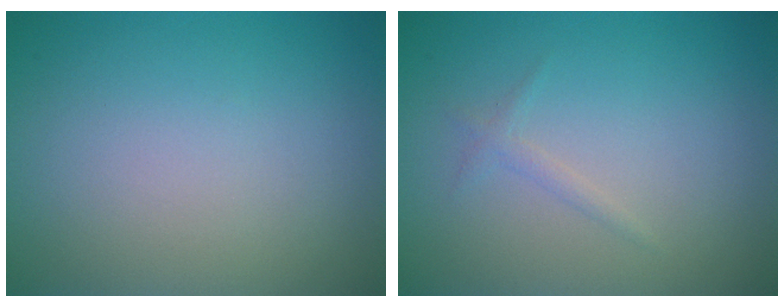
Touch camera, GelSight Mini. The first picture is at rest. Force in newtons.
{"total": 0.8, "press": 0.8, "slide": 0.1}